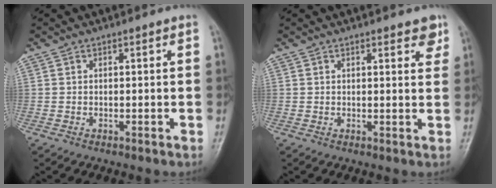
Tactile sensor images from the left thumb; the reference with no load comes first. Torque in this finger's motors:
{"motor_torque": [-0.16, -0.10, -0.07, 0.00, -0.02]}